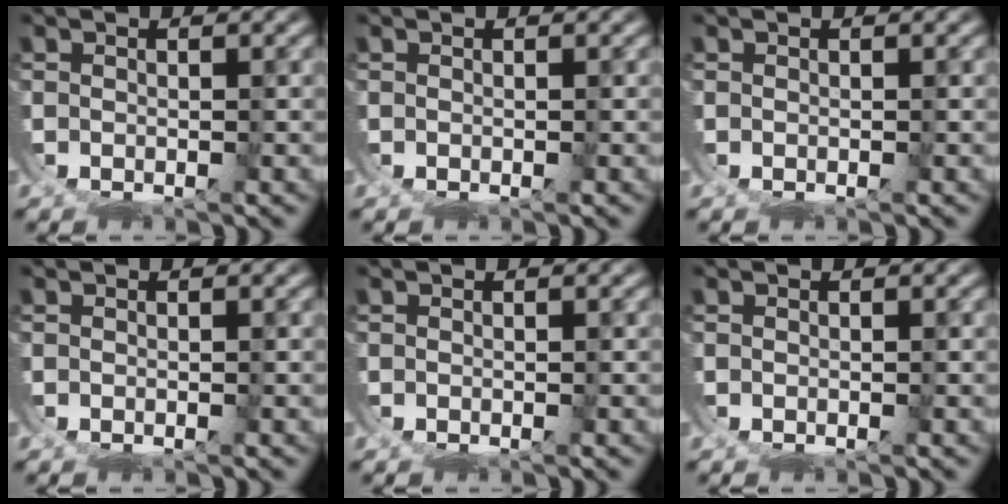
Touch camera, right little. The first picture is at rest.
{"total": 0.0}
{"total": 0.0}
{"total": 0.0}
{"total": 0.0}
{"total": 0.0}